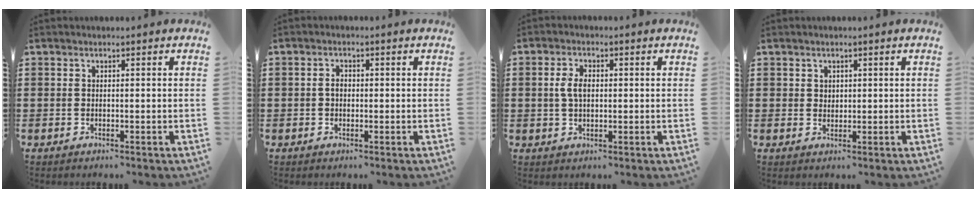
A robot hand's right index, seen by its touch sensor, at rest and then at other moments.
{"total": 1.7, "force": [-0.1, 1.1, 1.2], "torque": [-0.025, 0.006, -0.003]}
{"total": 3.7, "force": [0.4, 2.0, 3.0], "torque": [-0.070, 0.007, 0.003]}
{"total": 1.4, "force": [0.8, 1.1, 0.2], "torque": [-0.008, 0.004, 0.017]}